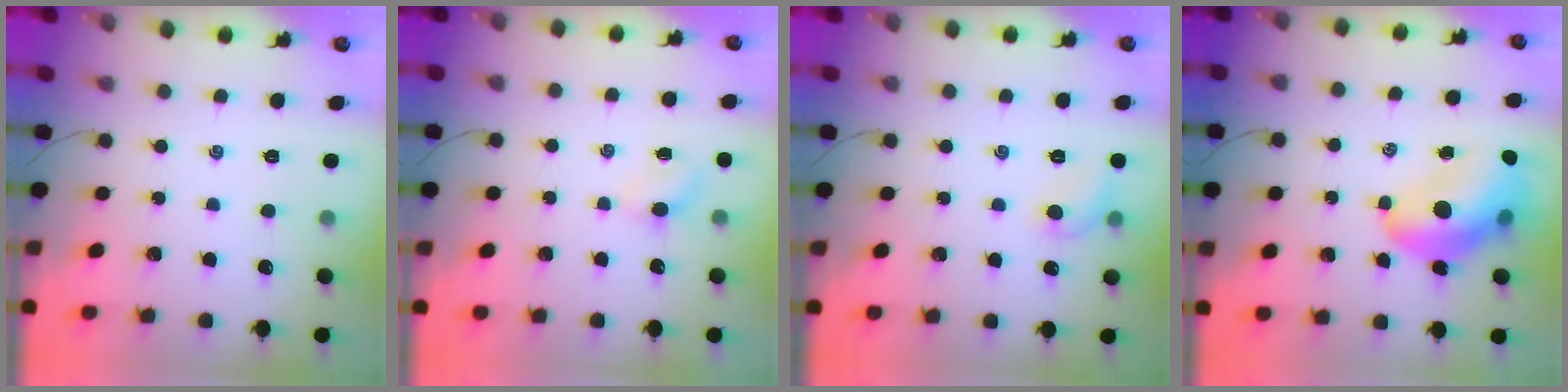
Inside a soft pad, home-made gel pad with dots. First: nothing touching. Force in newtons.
{"total": 2.9, "press": 2.8, "slide": 0.9}
{"total": 6.5, "press": 6.4, "slide": 1.2}
{"total": 14.5, "press": 13.8, "slide": 4.3}